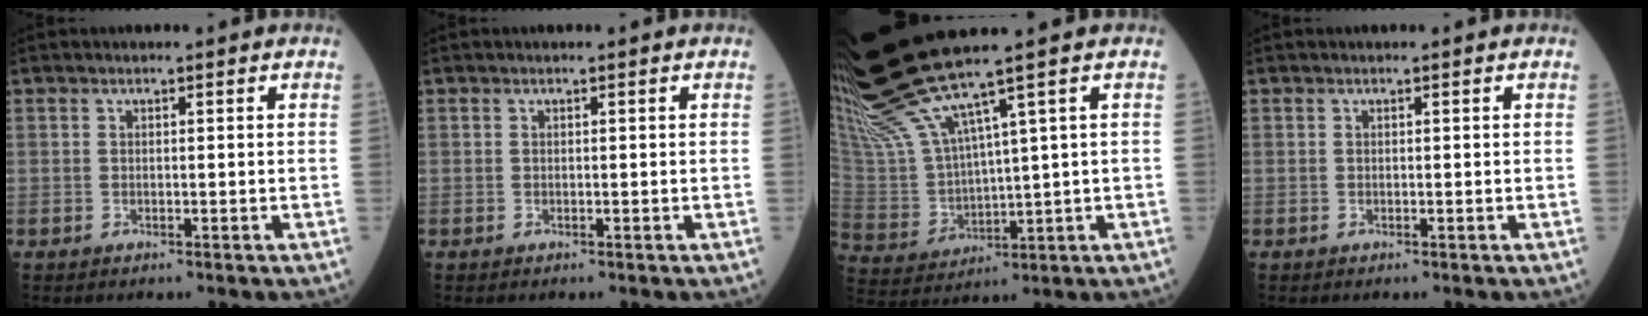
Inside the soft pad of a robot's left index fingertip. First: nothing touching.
{"total": 0.0}
{"total": 11.0, "force": [8.9, -1.3, 6.4], "torque": [-0.147, -0.003, 0.194]}
{"total": 0.0}